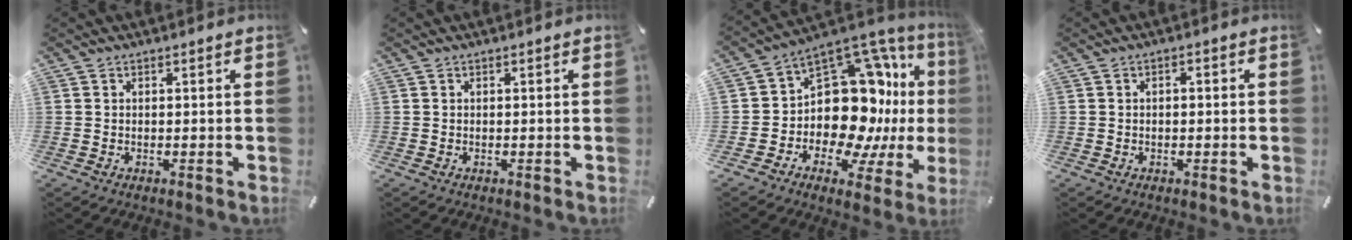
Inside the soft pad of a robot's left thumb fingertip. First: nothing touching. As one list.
[{"total": 0.0}, {"total": 20.0, "force": [1.2, 13.9, 14.3], "torque": [-0.228, -0.046, 0.038]}, {"total": 1.0, "force": [-0.3, 0.6, 0.8], "torque": [-0.015, 0.003, -0.008]}]